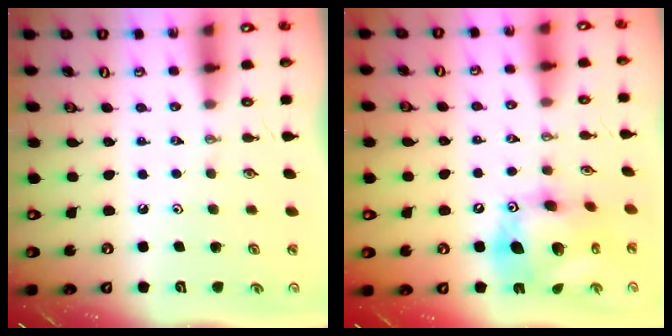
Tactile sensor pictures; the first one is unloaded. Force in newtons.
{"total": 16.6, "press": 16.5, "slide": 1.8}